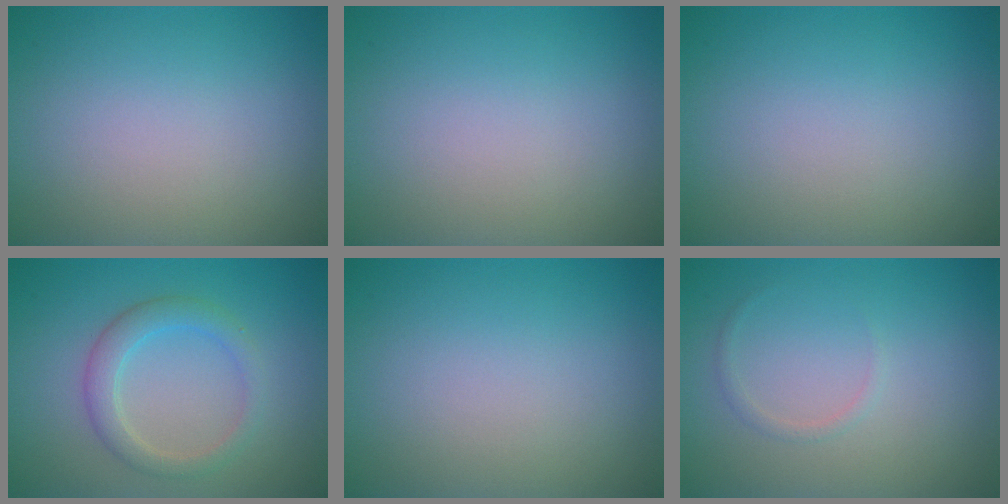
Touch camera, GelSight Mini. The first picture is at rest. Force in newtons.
{"total": 0.0}
{"total": 0.0}
{"total": 2.8, "press": 2.8, "slide": 0.2}
{"total": 0.0}
{"total": 0.7, "press": 0.7, "slide": 0.0}